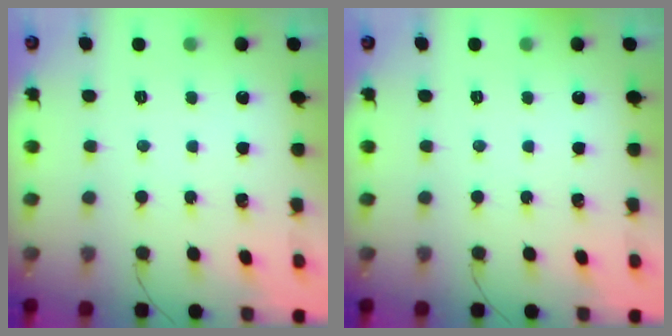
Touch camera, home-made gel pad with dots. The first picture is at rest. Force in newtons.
{"total": 0.0}